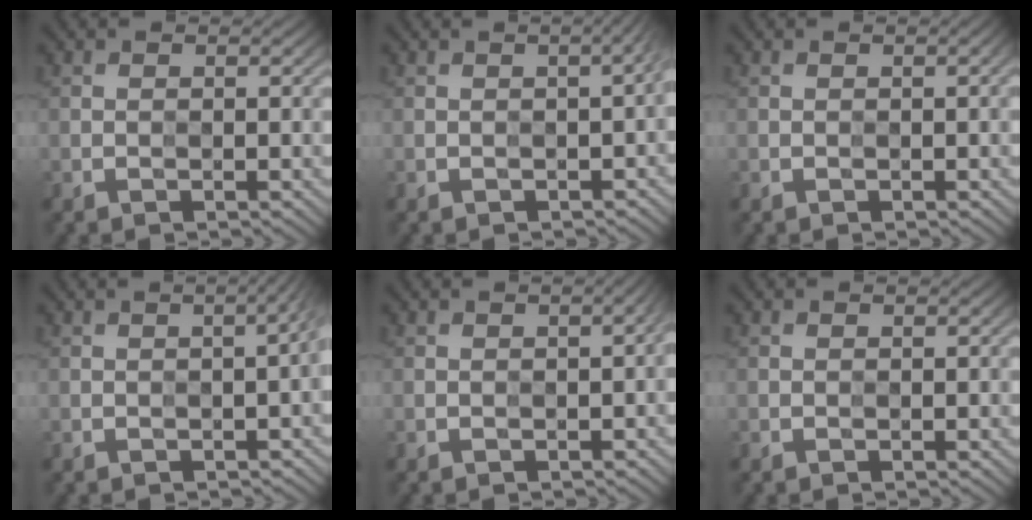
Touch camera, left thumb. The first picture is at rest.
{"total": 2.8, "force": [-0.4, 0.9, 2.7], "torque": [-0.026, 0.009, -0.002]}
{"total": 1.0, "force": [0.0, 0.2, 1.0], "torque": [-0.013, 0.003, -0.001]}
{"total": 3.7, "force": [-0.1, 1.2, 3.6], "torque": [-0.029, 0.012, 0.000]}
{"total": 1.8, "force": [-0.3, 0.5, 1.7], "torque": [-0.016, 0.007, -0.004]}
{"total": 0.0}